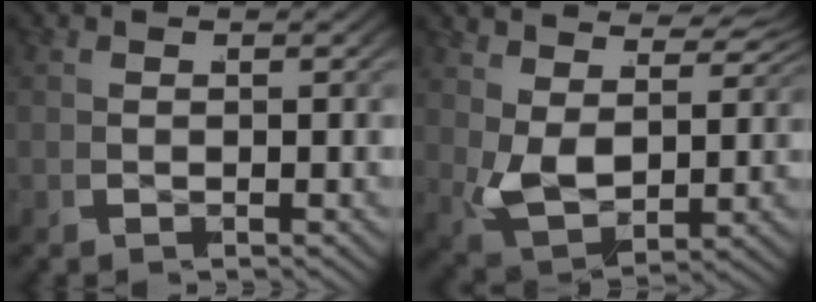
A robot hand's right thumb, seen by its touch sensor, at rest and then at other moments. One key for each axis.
{"total": 7.2, "fx": 2.8, "fy": 4.4, "fz": 4.9, "tx": -0.096, "ty": -0.011, "tz": 0.049}